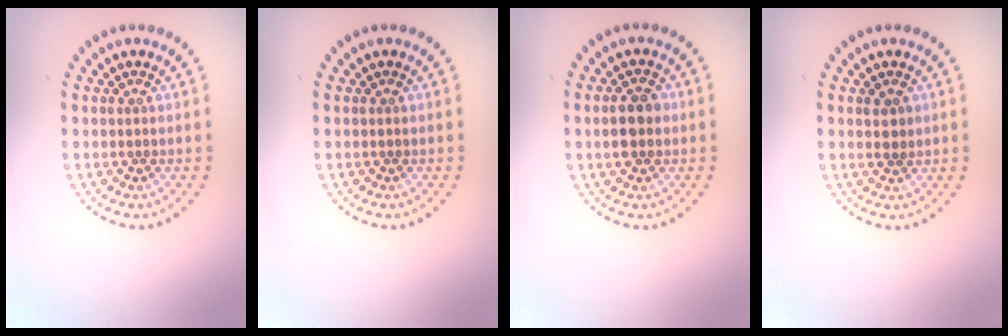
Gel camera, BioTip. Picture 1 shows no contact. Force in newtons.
{"total": 0.0}
{"total": 2.7, "press": 2.7, "slide": 0.3}
{"total": 1.3, "press": 1.2, "slide": 0.5}